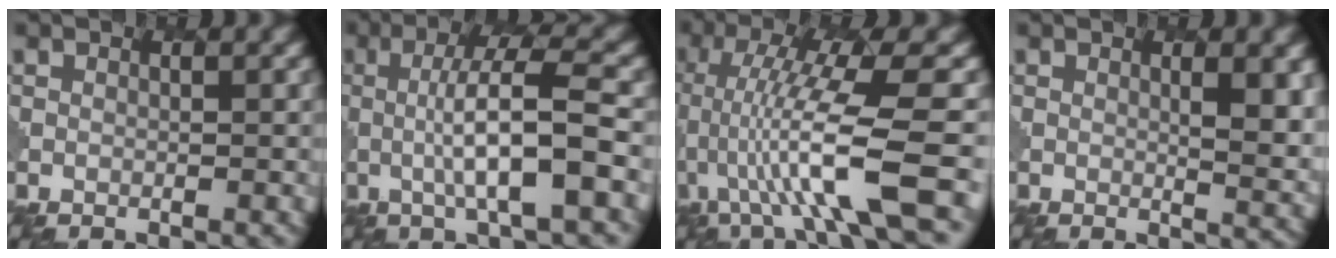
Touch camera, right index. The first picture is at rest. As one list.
[{"total": 7.3, "force": [-0.3, 1.5, 7.2], "torque": [-0.116, 0.005, -0.007]}, {"total": 9.7, "force": [-1.8, 1.6, 9.4], "torque": [-0.167, 0.006, -0.028]}, {"total": 4.4, "force": [1.1, 1.2, 4.0], "torque": [-0.049, -0.003, 0.020]}]